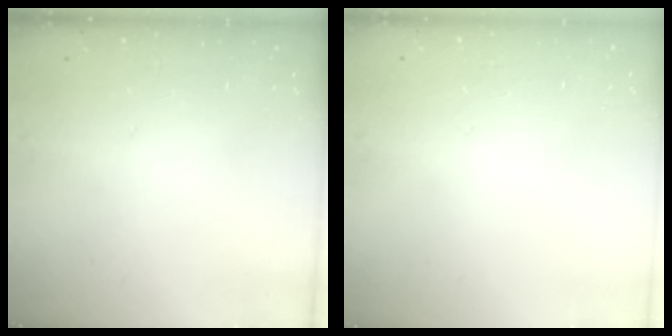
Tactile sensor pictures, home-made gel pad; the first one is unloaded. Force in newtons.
{"total": 0.0}